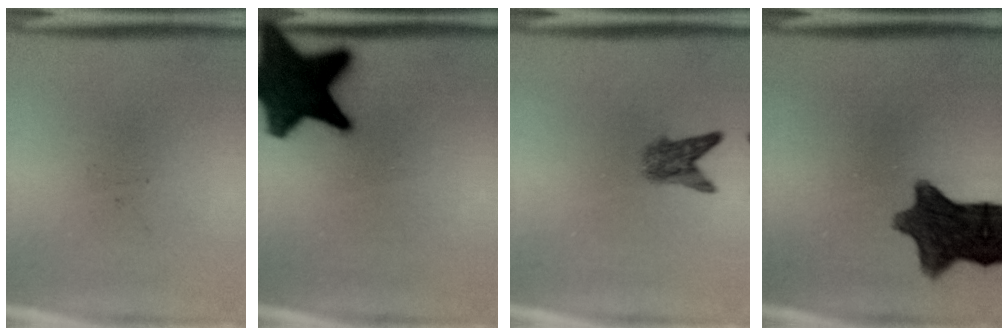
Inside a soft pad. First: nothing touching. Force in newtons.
{"total": 18.0}
{"total": 3.2}
{"total": 11.1}